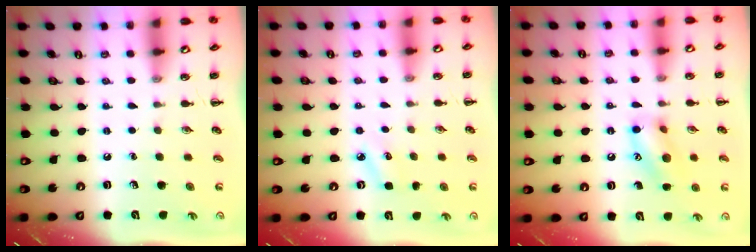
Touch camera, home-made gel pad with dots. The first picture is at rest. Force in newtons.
{"total": 4.4, "press": 4.2, "slide": 1.3}
{"total": 12.6, "press": 12.5, "slide": 1.6}